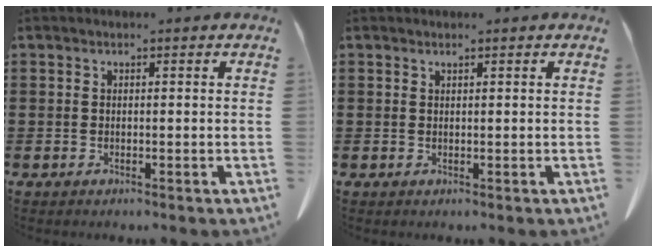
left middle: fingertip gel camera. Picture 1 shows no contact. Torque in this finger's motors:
{"motor_torque": [-0.07, 0.02, 0.00, -0.01]}